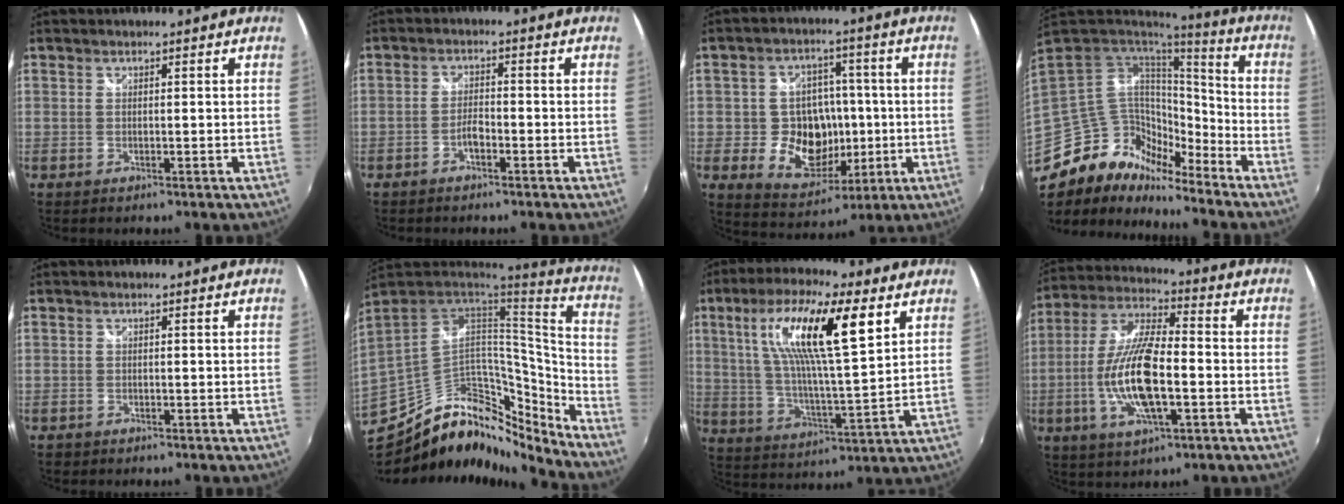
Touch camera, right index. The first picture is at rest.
{"total": 2.4, "force": [-1.6, 0.8, 1.6], "torque": [-0.037, 0.005, -0.032]}
{"total": 12.7, "force": [-2.0, 10.5, 6.8], "torque": [-0.147, 0.012, -0.017]}
{"total": 15.2, "force": [-11.9, 7.4, 6.0], "torque": [-0.119, -0.002, -0.227]}
{"total": 1.1, "force": [-0.7, 0.8, 0.0], "torque": [-0.005, 0.000, -0.014]}
{"total": 26.6, "force": [-19.3, 14.2, 11.4], "torque": [-0.252, 0.038, -0.310]}
{"total": 18.0, "force": [7.5, 3.8, 15.9], "torque": [-0.280, 0.013, 0.131]}
{"total": 15.4, "force": [-3.5, 5.0, 14.1], "torque": [-0.287, -0.004, -0.066]}